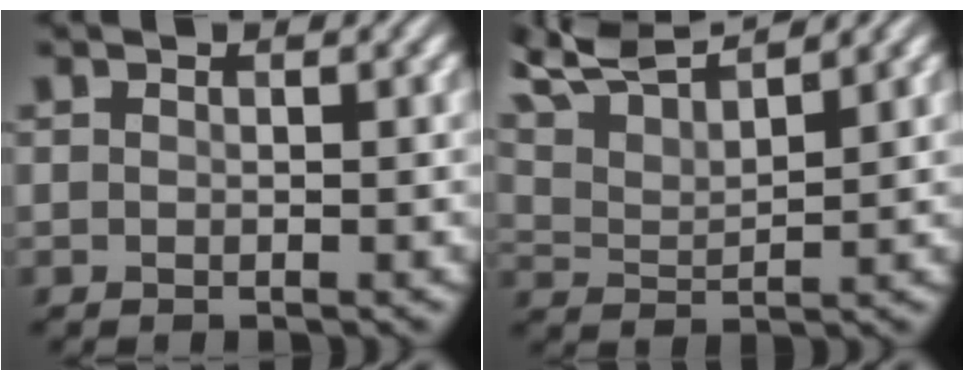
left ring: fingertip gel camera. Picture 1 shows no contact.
{"total": 7.9, "force": [6.8, 1.6, 3.7], "torque": [-0.083, 0.023, 0.107]}